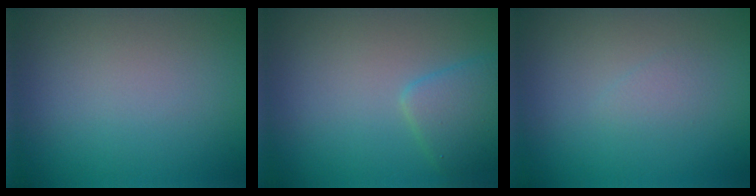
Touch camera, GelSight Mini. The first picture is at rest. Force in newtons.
{"total": 2.8, "press": 2.8, "slide": 0.1}
{"total": 0.9, "press": 0.9, "slide": 0.1}